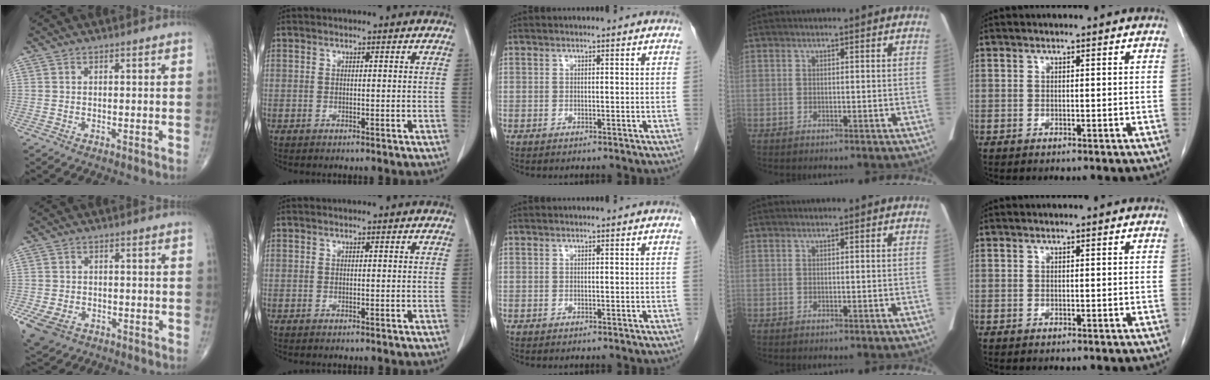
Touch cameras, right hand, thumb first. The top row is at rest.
{"thumb": {"total": 8.2, "force": [-3.8, 5.9, 4.3], "torque": [-0.095, 0.008, -0.058]}}